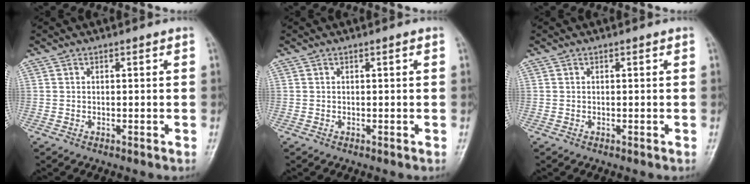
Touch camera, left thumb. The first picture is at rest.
{"total": 0.0}
{"total": 0.0}